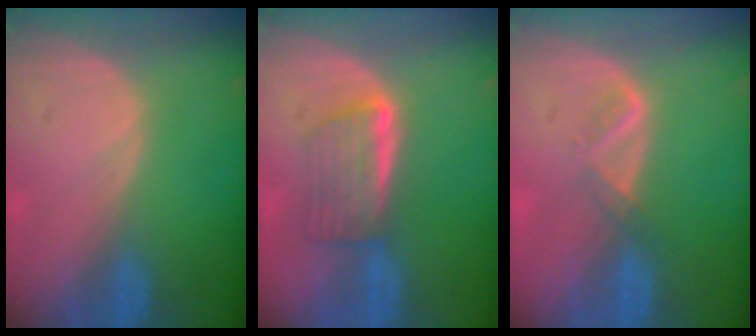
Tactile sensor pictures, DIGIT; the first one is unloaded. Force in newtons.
{"total": 5.9, "press": 5.1, "slide": 2.8}
{"total": 2.1, "press": 2.0, "slide": 0.6}